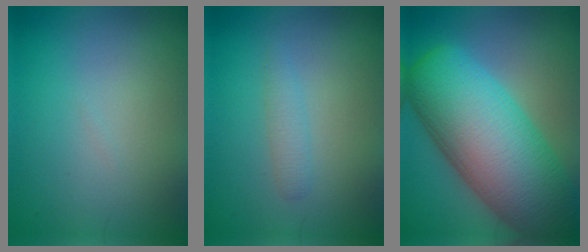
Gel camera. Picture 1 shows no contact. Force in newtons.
{"total": 1.3, "press": 1.3, "slide": 0.0}
{"total": 15.0, "press": 15.0, "slide": 0.5}